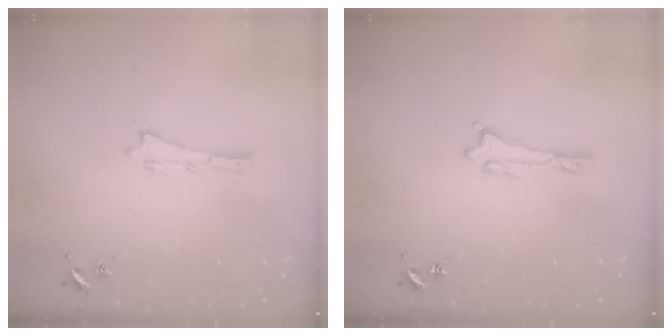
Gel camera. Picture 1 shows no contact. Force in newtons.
{"total": 0.5, "press": 0.5, "slide": 0.2}